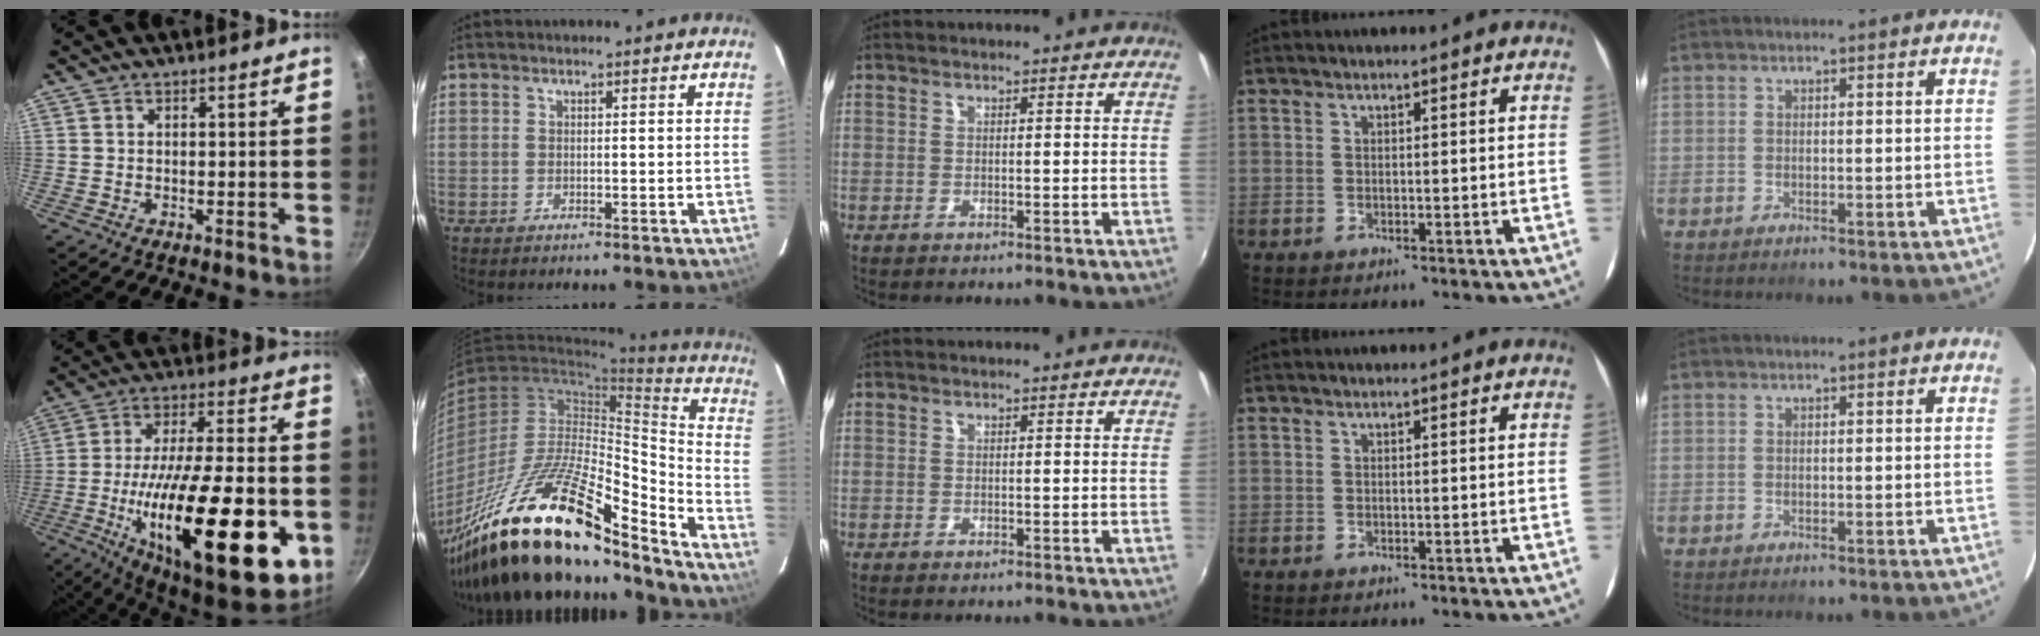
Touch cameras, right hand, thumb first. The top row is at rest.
{"thumb": {"total": 33.6, "force": [-9.3, 11.7, 30.1], "torque": [-0.450, 0.014, -0.139]}, "index": {"total": 28.7, "force": [-20.9, 7.6, 18.1], "torque": [-0.316, -0.028, -0.362]}}